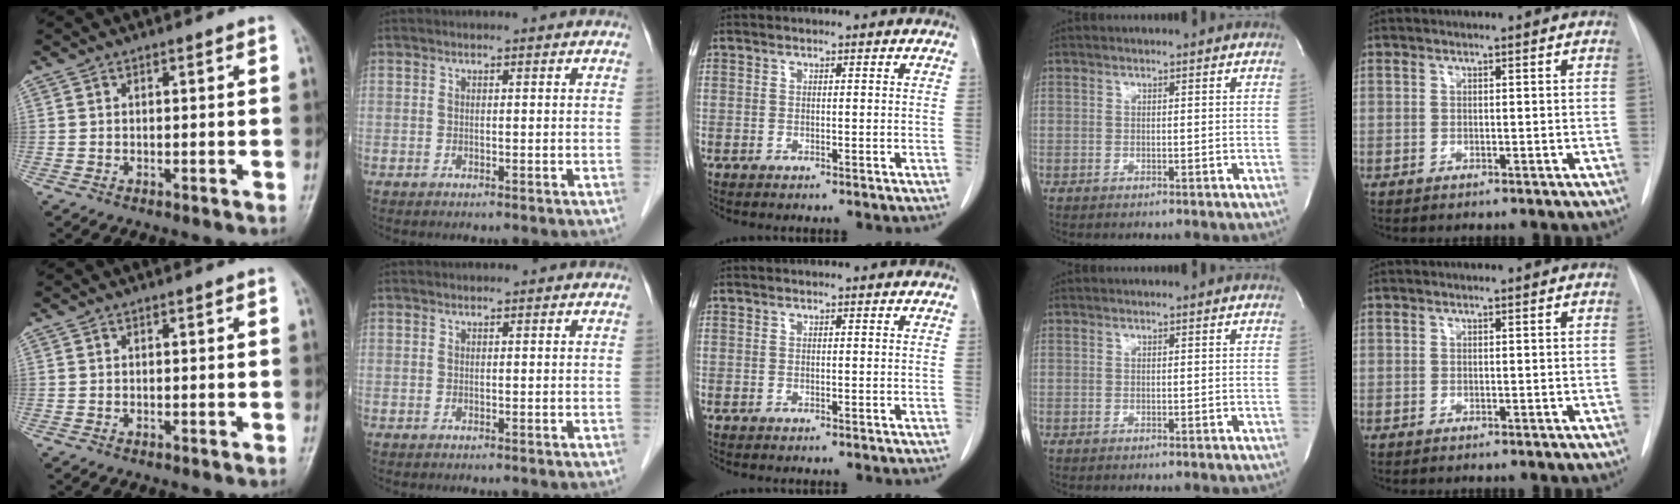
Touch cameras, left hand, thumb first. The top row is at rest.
{}